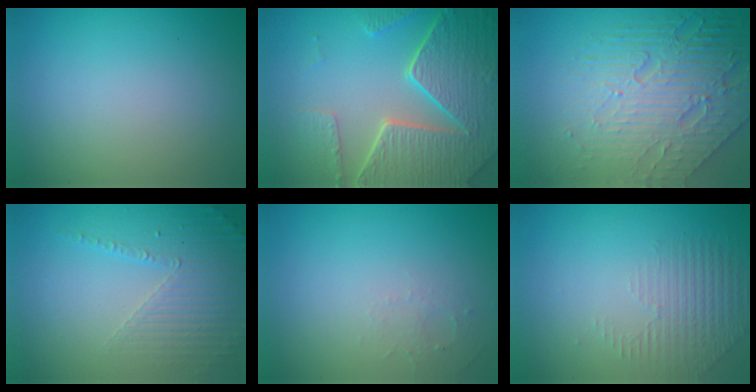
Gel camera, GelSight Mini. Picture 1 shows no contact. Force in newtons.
{"total": 8.2, "press": 5.9, "slide": 5.7}
{"total": 7.9, "press": 5.8, "slide": 5.3}
{"total": 5.3, "press": 3.1, "slide": 4.2}
{"total": 1.2, "press": 1.2, "slide": 0.3}
{"total": 1.5, "press": 0.9, "slide": 1.2}